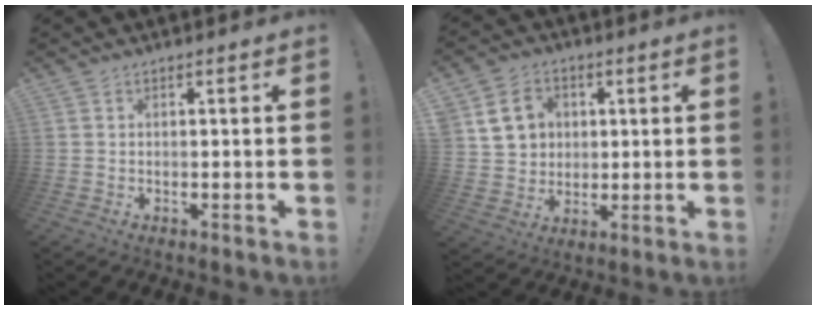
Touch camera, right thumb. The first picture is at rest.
{"total": 11.8, "force": [4.1, 10.1, 4.6], "torque": [-0.065, -0.004, 0.090]}